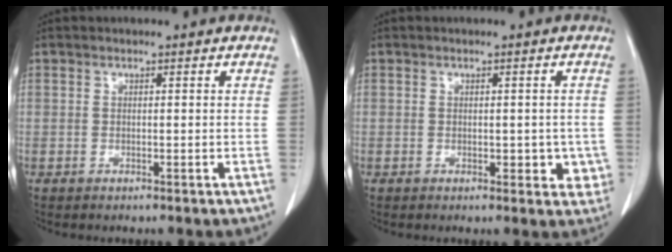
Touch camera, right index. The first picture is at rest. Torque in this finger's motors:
{"motor_torque": [0.03, 0.06, 0.02, 0.01]}